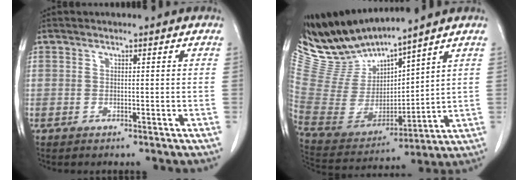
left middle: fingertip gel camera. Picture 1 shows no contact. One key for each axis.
{"total": 10.9, "fx": 10.6, "fy": 0.1, "fz": 2.2, "tx": -0.073, "ty": -0.007, "tz": 0.237}